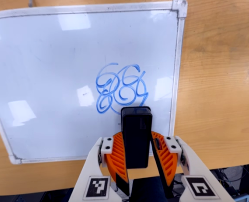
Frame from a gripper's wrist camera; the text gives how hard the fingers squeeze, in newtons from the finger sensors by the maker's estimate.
{"total": 4.8, "left": 4.4, "right": 5.1}